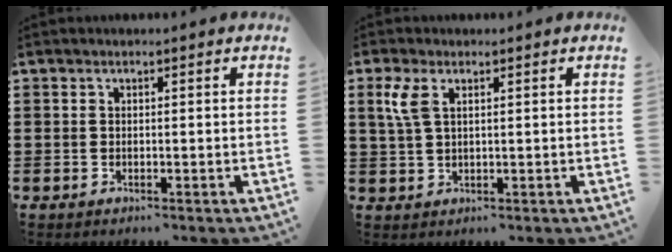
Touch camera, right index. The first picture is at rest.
{"total": 3.9, "force": [1.6, 1.6, 3.1], "torque": [-0.076, 0.004, 0.026]}